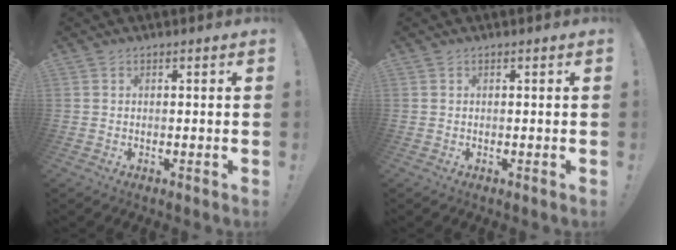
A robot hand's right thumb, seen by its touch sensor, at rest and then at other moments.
{"total": 0.0}